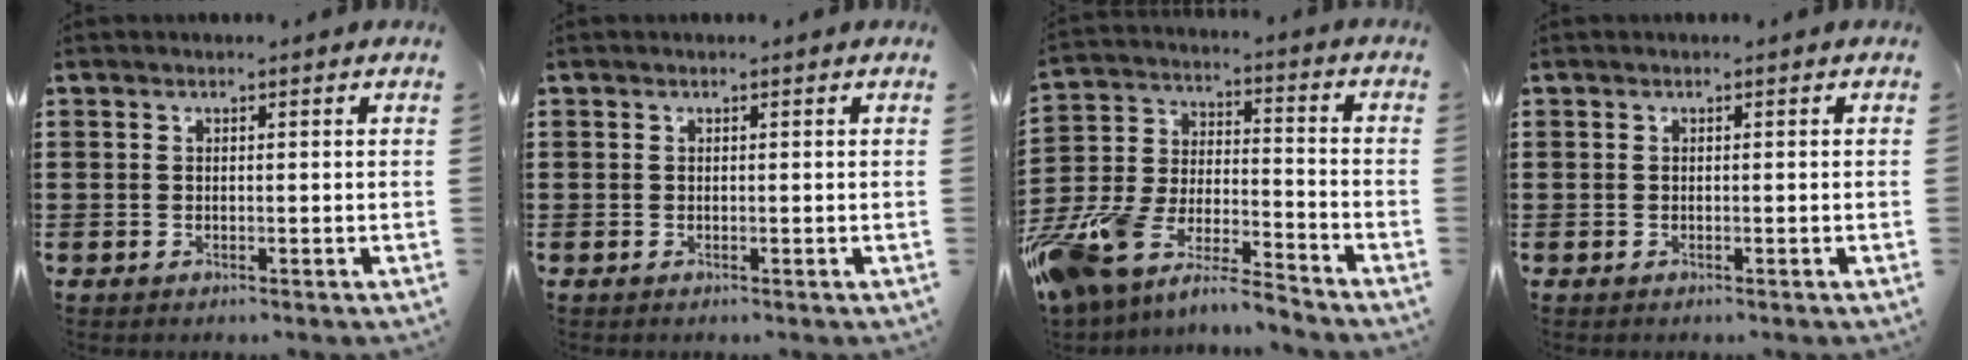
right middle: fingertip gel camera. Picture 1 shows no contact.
{"total": 0.0}
{"total": 10.4, "force": [-9.8, 1.9, 2.9], "torque": [-0.078, 0.016, -0.200]}
{"total": 0.0}